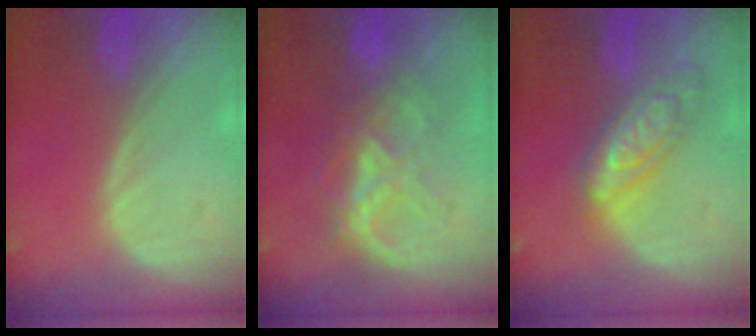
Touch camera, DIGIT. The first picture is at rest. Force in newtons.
{"total": 6.4, "press": 6.4, "slide": 0.8}
{"total": 7.1, "press": 7.1, "slide": 0.4}